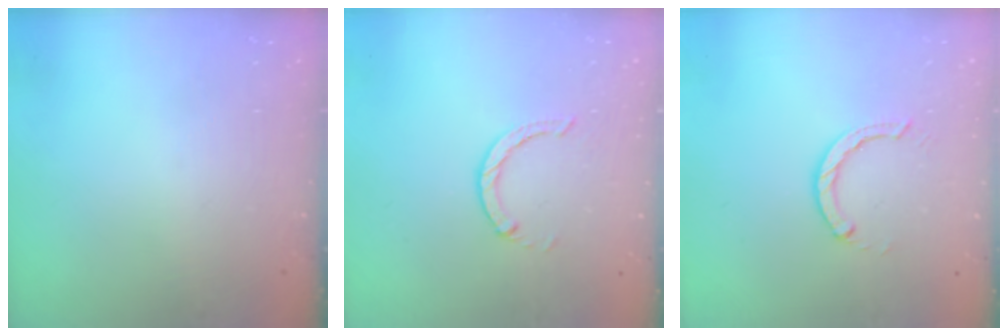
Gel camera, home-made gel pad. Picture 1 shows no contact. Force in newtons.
{"total": 1.0, "press": 0.9, "slide": 0.3}
{"total": 2.9, "press": 2.9, "slide": 0.4}